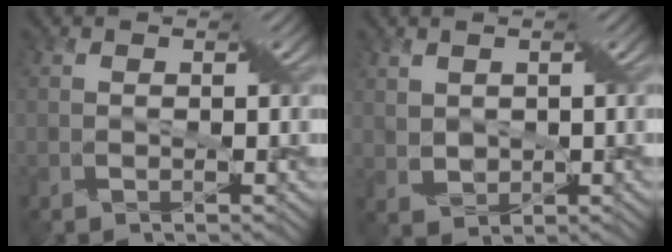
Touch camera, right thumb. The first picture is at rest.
{"total": 2.0, "force": [1.3, 1.3, 0.8], "torque": [-0.048, -0.008, 0.031]}